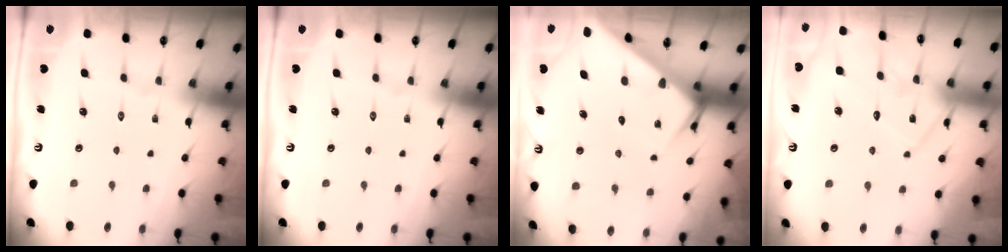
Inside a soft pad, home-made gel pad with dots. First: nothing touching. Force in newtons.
{"total": 0.0}
{"total": 5.6, "press": 5.6, "slide": 0.4}
{"total": 11.3, "press": 11.3, "slide": 0.7}